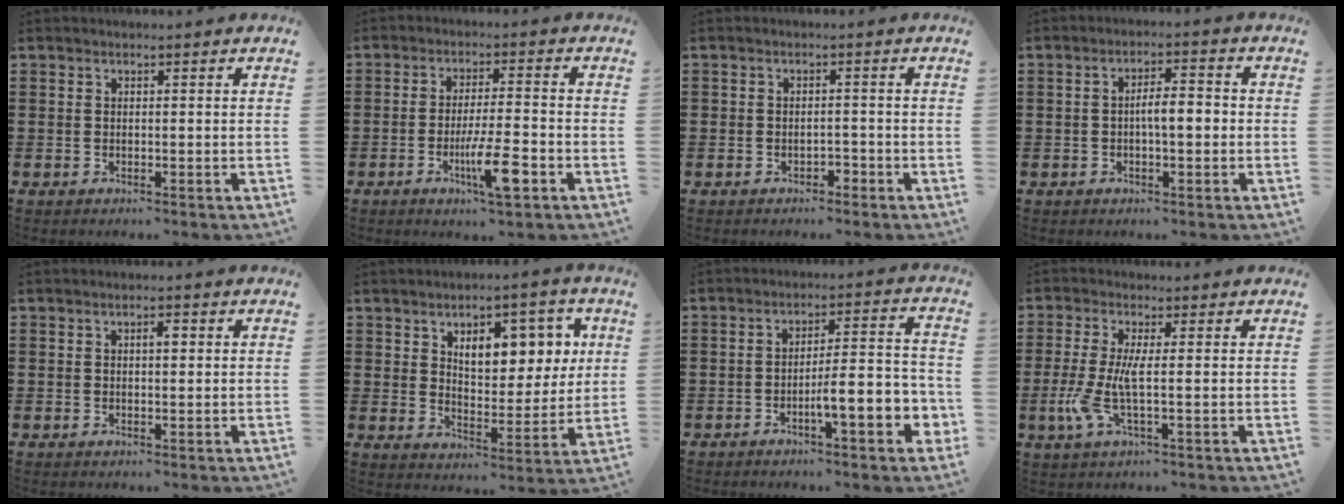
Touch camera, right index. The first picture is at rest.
{"total": 7.5, "force": [-3.3, 1.2, 6.6], "torque": [-0.122, -0.008, -0.058]}
{"total": 1.4, "force": [-1.3, 0.6, -0.1], "torque": [-0.004, 0.002, -0.028]}
{"total": 4.0, "force": [-0.7, 1.0, 3.8], "torque": [-0.067, 0.008, -0.015]}
{"total": 1.5, "force": [0.2, 0.3, 1.4], "torque": [-0.020, 0.000, 0.000]}
{"total": 8.3, "force": [3.6, 4.6, 5.8], "torque": [-0.091, -0.006, 0.055]}
{"total": 8.0, "force": [-3.5, 1.6, 7.0], "torque": [-0.106, -0.008, -0.061]}
{"total": 5.5, "force": [-1.1, 0.6, 5.3], "torque": [-0.130, -0.020, -0.029]}